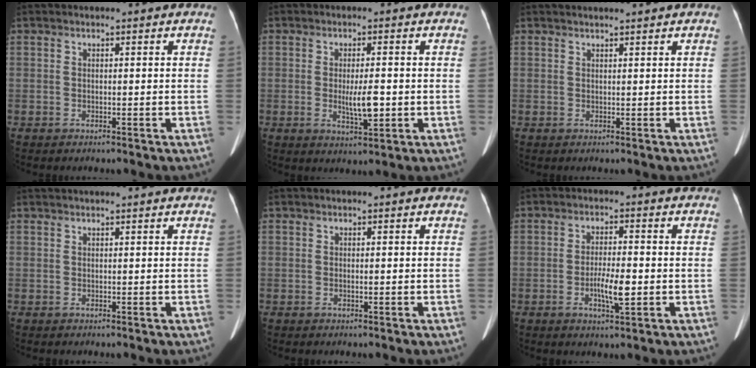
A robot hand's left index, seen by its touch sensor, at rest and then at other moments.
{"total": 4.5, "force": [-0.6, 1.0, 4.4], "torque": [-0.080, -0.008, -0.010]}
{"total": 2.6, "force": [2.4, 0.1, 1.1], "torque": [-0.009, 0.019, 0.034]}
{"total": 4.5, "force": [4.1, -0.1, 1.9], "torque": [-0.021, 0.035, 0.055]}
{"total": 0.0}
{"total": 5.0, "force": [-1.4, 1.0, 4.7], "torque": [-0.086, -0.005, -0.025]}